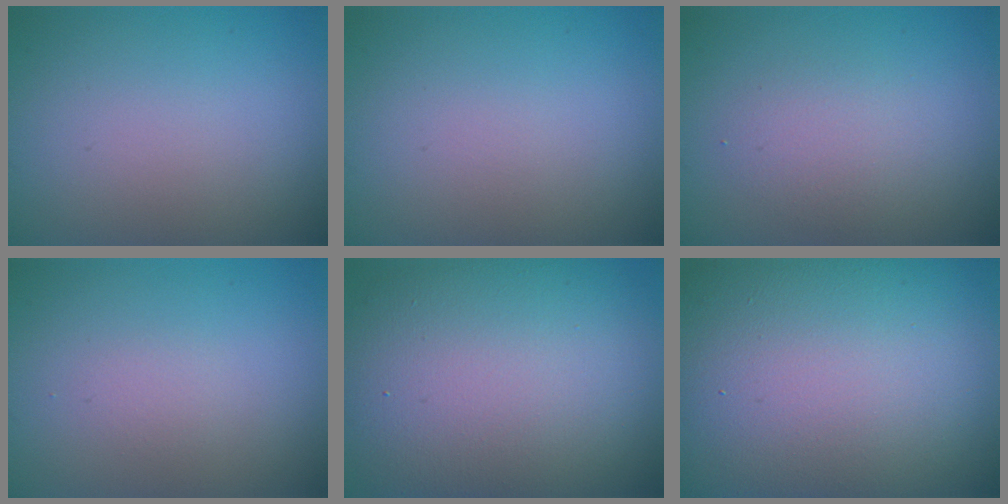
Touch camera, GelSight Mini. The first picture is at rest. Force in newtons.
{"total": 0.0}
{"total": 2.2, "press": 2.2, "slide": 0.0}
{"total": 0.7, "press": 0.7, "slide": 0.0}
{"total": 14.8, "press": 14.8, "slide": 0.7}
{"total": 23.5, "press": 23.4, "slide": 1.6}